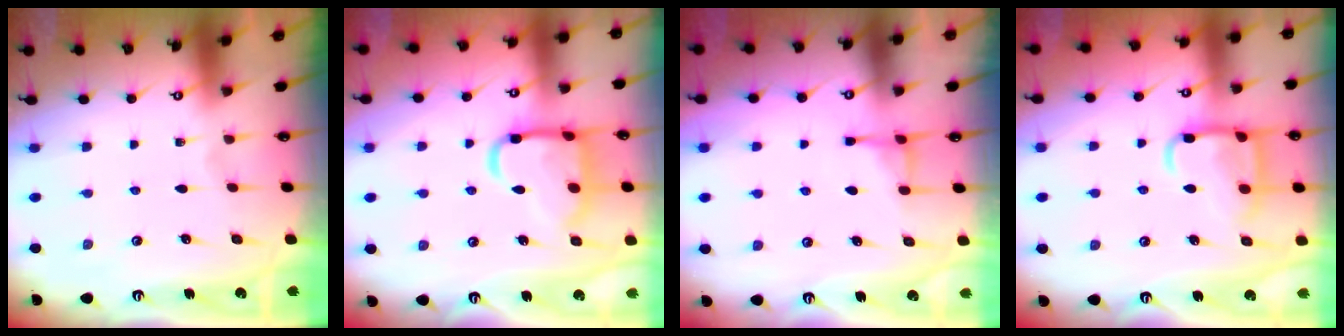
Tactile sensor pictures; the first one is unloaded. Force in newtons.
{"total": 15.6, "press": 15.5, "slide": 1.5}
{"total": 4.6, "press": 4.6, "slide": 0.5}
{"total": 13.2, "press": 13.1, "slide": 1.4}